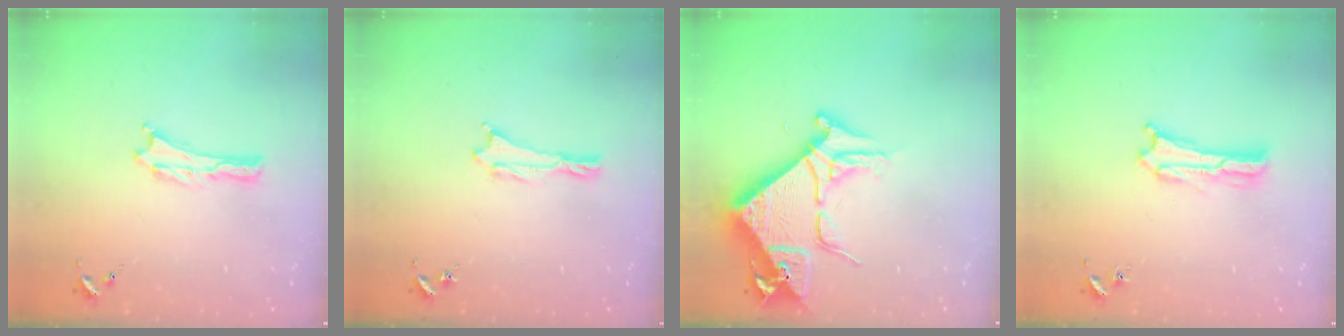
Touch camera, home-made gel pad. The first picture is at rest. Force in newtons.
{"total": 0.5, "press": 0.5, "slide": 0.2}
{"total": 9.8, "press": 9.8, "slide": 1.1}
{"total": 1.2, "press": 1.2, "slide": 0.2}